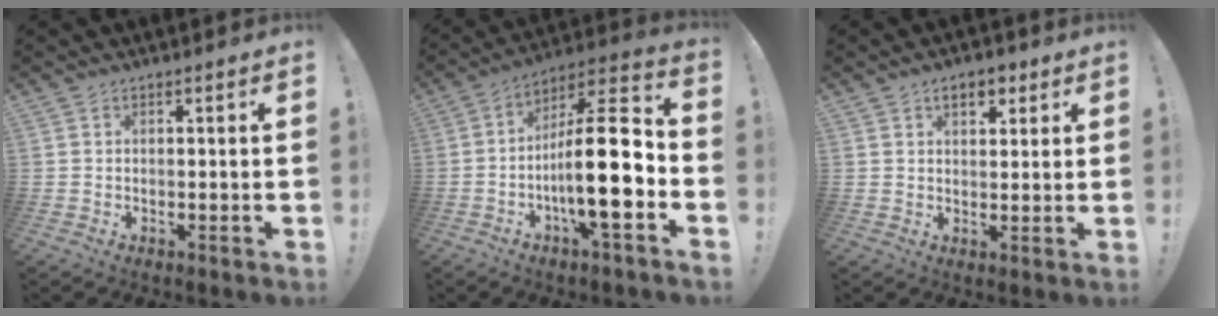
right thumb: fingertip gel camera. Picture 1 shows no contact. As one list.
[{"total": 20.7, "force": [-4.6, 5.8, 19.3], "torque": [-0.329, 0.021, -0.076]}, {"total": 5.5, "force": [2.9, 3.2, 3.4], "torque": [-0.043, 0.000, 0.048]}]